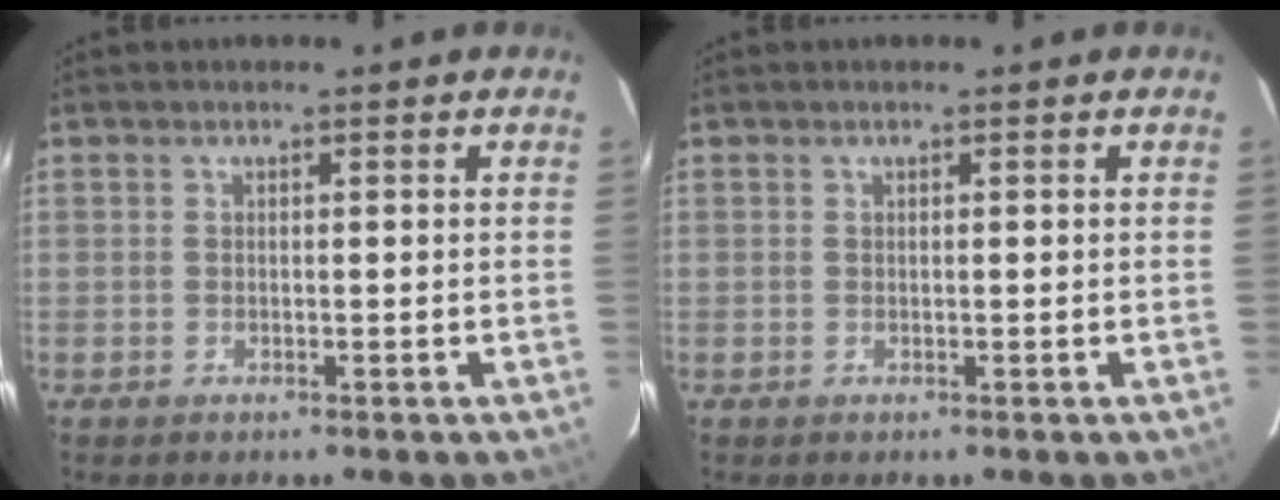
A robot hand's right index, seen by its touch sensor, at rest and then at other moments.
{"total": 0.0}